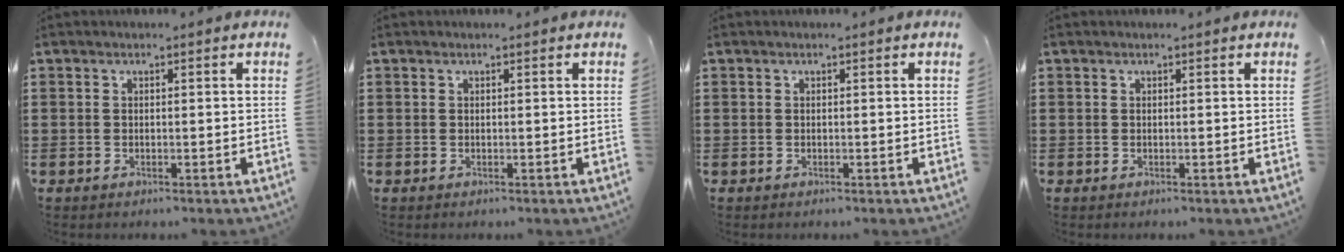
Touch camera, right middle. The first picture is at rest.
{"total": 0.0}
{"total": 0.0}
{"total": 0.0}